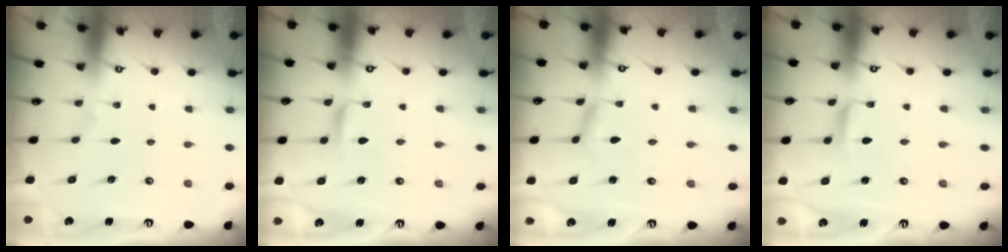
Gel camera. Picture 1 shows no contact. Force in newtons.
{"total": 2.1, "press": 2.1, "slide": 0.2}
{"total": 2.3, "press": 2.3, "slide": 0.1}
{"total": 3.9, "press": 3.9, "slide": 0.2}